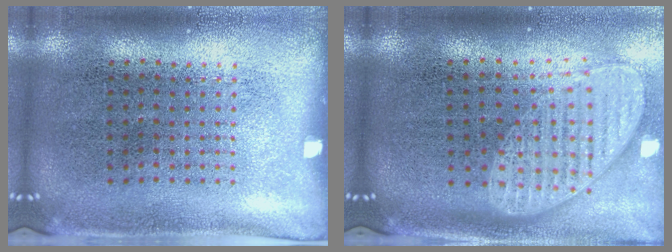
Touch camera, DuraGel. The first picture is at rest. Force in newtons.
{"total": 2.0, "press": 1.5, "slide": 1.2}